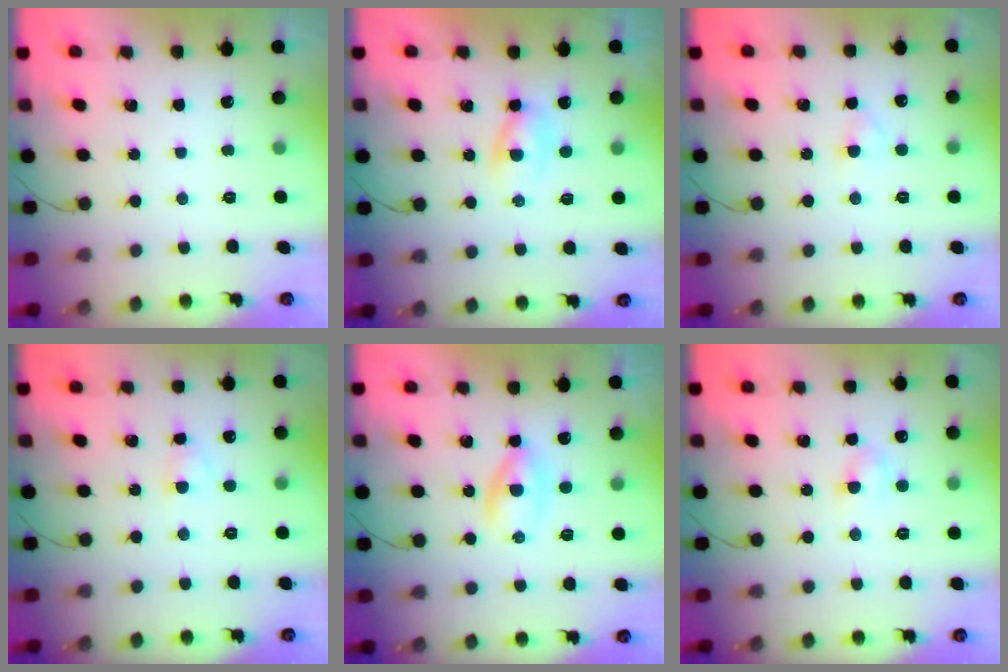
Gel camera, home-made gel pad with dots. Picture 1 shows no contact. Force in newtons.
{"total": 2.3, "press": 2.2, "slide": 0.8}
{"total": 2.2, "press": 2.0, "slide": 0.9}
{"total": 2.3, "press": 2.1, "slide": 1.0}
{"total": 3.0, "press": 2.8, "slide": 1.2}
{"total": 3.5, "press": 3.3, "slide": 1.3}